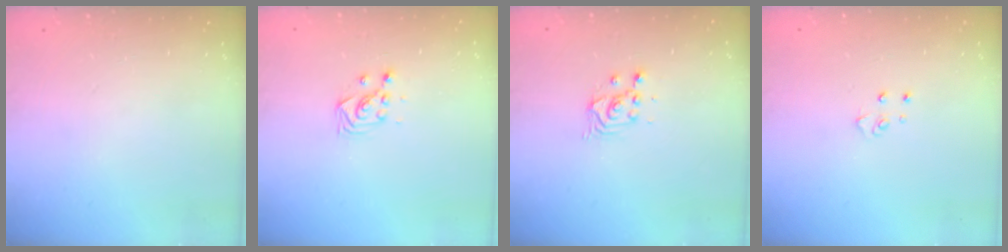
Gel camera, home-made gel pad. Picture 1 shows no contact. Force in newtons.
{"total": 2.9, "press": 2.9, "slide": 0.4}
{"total": 2.8, "press": 2.8, "slide": 0.1}
{"total": 4.5, "press": 4.4, "slide": 0.5}